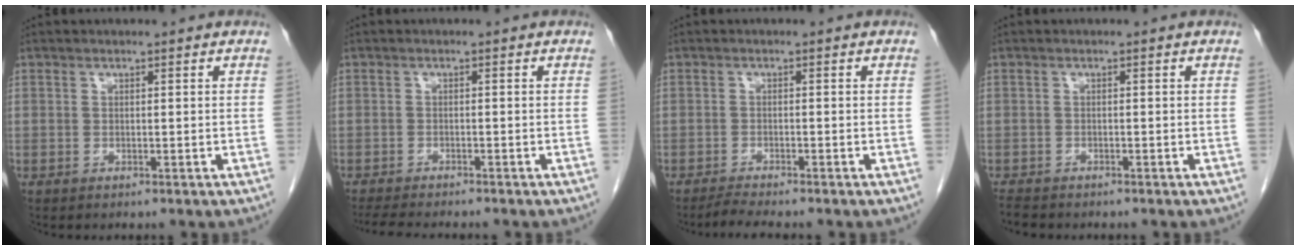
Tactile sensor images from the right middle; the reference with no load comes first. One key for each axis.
{"total": 7.1, "fx": -6.3, "fy": 0.8, "fz": 3.3, "tx": -0.049, "ty": -0.014, "tz": -0.096}
{"total": 2.8, "fx": -2.6, "fy": -0.4, "fz": 1.1, "tx": -0.027, "ty": -0.011, "tz": -0.048}
{"total": 2.4, "fx": -2.2, "fy": 0.6, "fz": 0.8, "tx": -0.018, "ty": -0.007, "tz": -0.034}